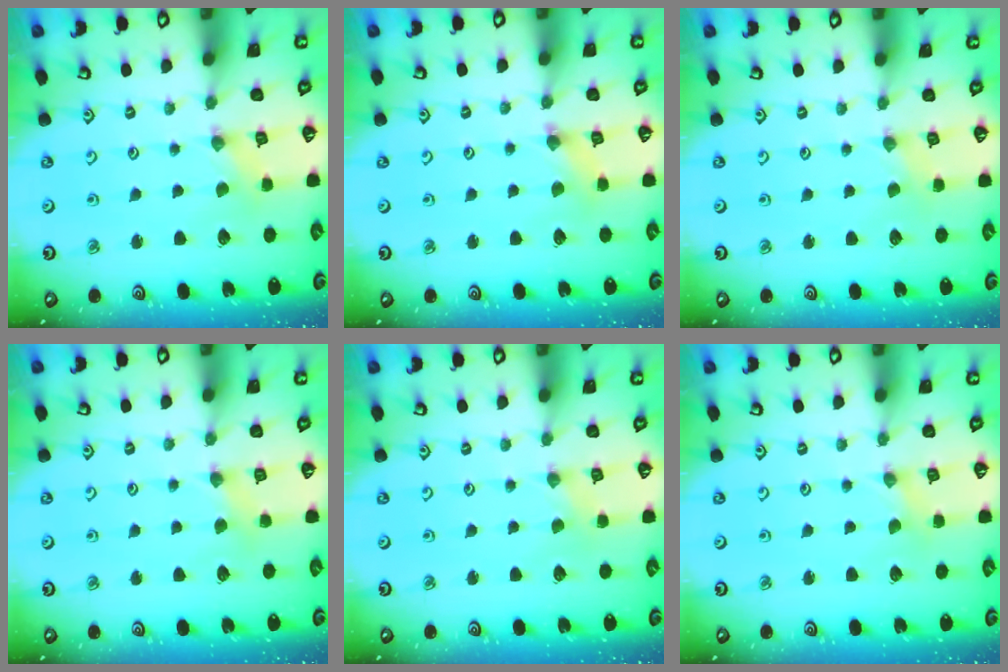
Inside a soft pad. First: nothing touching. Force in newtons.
{"total": 1.6, "press": 1.6, "slide": 0.2}
{"total": 0.0}
{"total": 2.7, "press": 2.7, "slide": 0.4}
{"total": 0.0}
{"total": 0.0}